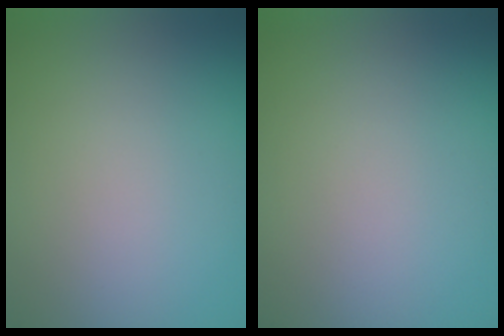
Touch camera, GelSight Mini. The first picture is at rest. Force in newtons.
{"total": 0.0}